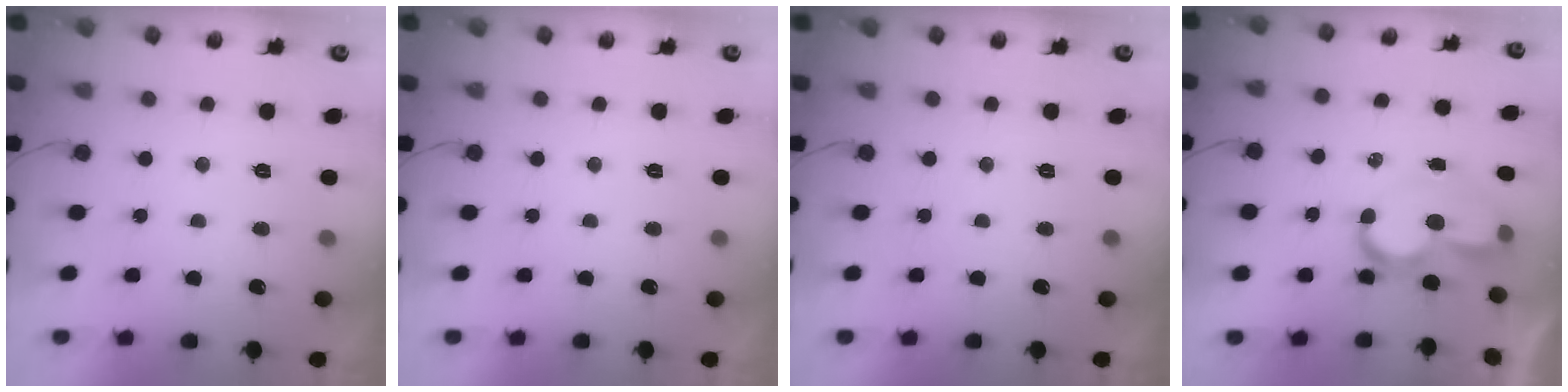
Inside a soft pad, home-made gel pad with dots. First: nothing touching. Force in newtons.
{"total": 0.0}
{"total": 0.0}
{"total": 8.4, "press": 8.3, "slide": 0.6}